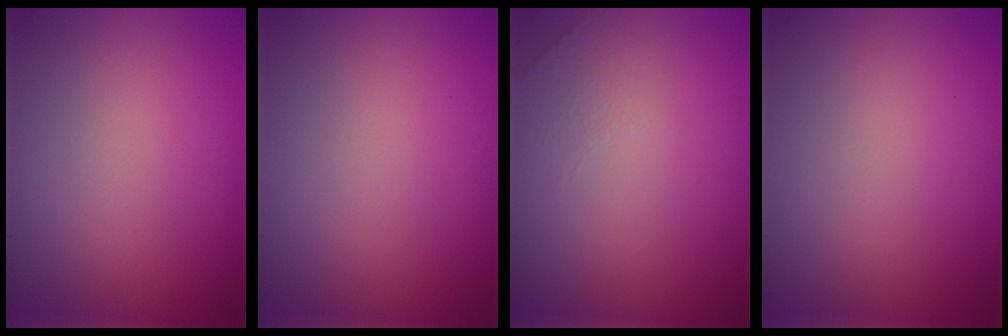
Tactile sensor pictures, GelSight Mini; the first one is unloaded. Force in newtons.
{"total": 0.0}
{"total": 1.2, "press": 0.7, "slide": 0.9}
{"total": 0.0}